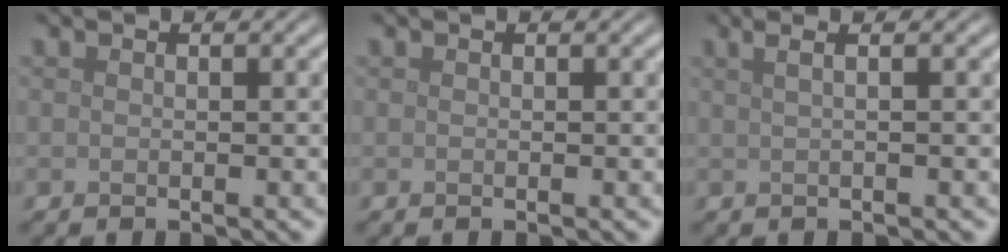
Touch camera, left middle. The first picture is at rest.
{"total": 0.0}
{"total": 4.1, "force": [1.9, 2.1, 2.9], "torque": [-0.023, 0.028, -0.004]}